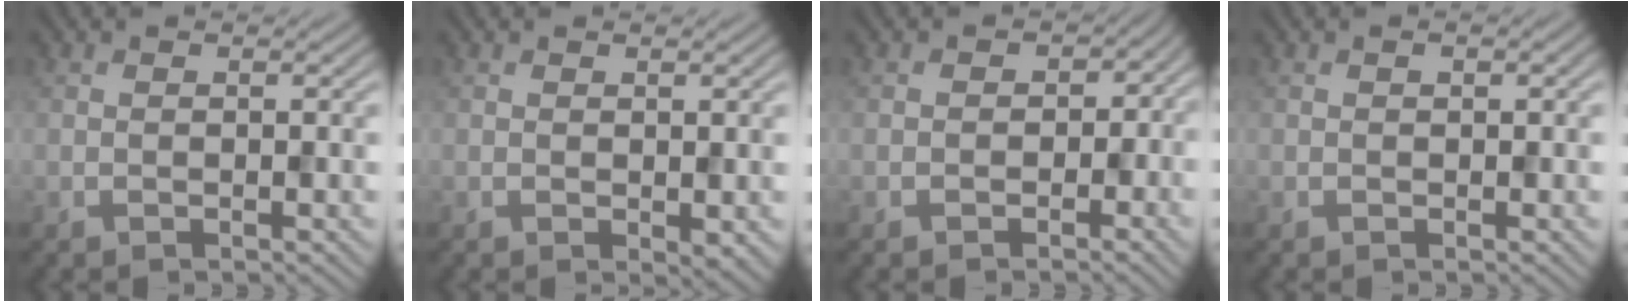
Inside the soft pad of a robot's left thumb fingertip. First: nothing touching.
{"total": 1.0, "force": [0.0, 0.6, 0.8], "torque": [-0.012, -0.004, 0.002]}
{"total": 1.9, "force": [-0.7, 1.7, 0.4], "torque": [0.002, -0.001, -0.012]}
{"total": 0.5, "force": [0.2, 0.3, 0.4], "torque": [-0.008, 0.002, 0.002]}